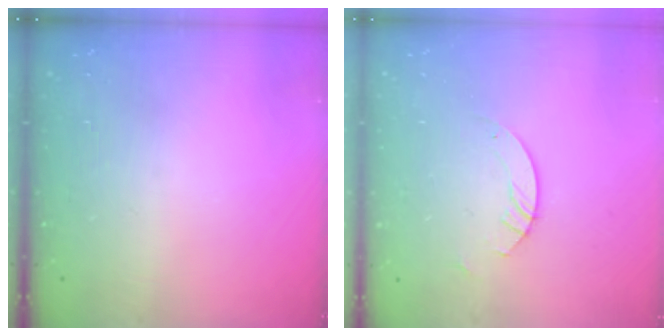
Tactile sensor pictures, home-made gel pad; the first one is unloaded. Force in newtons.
{"total": 3.0, "press": 3.0, "slide": 0.3}